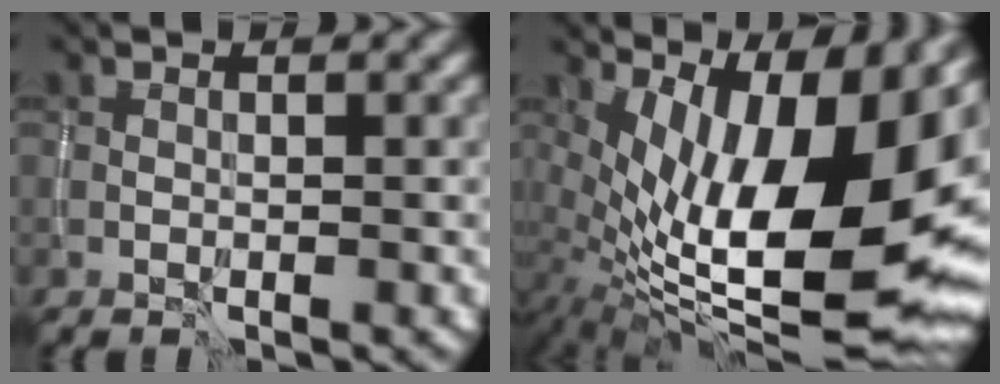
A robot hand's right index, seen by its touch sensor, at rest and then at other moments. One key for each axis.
{"total": 15.8, "fx": 2.1, "fy": 6.4, "fz": 14.3, "tx": -0.224, "ty": 0.008, "tz": 0.041}